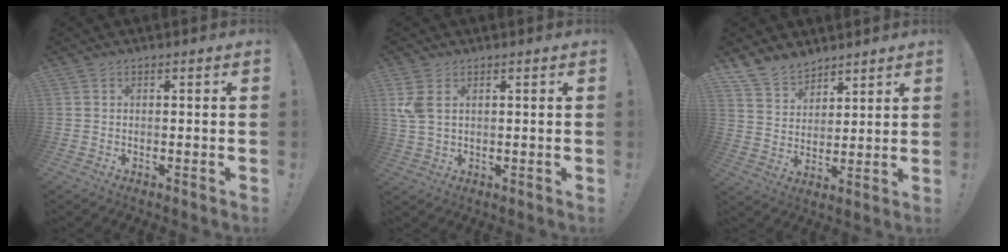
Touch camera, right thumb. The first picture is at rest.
{"total": 5.2, "force": [2.1, 2.9, 3.7], "torque": [-0.086, -0.005, 0.039]}
{"total": 9.7, "force": [8.0, 5.2, 1.7], "torque": [-0.042, -0.056, 0.159]}